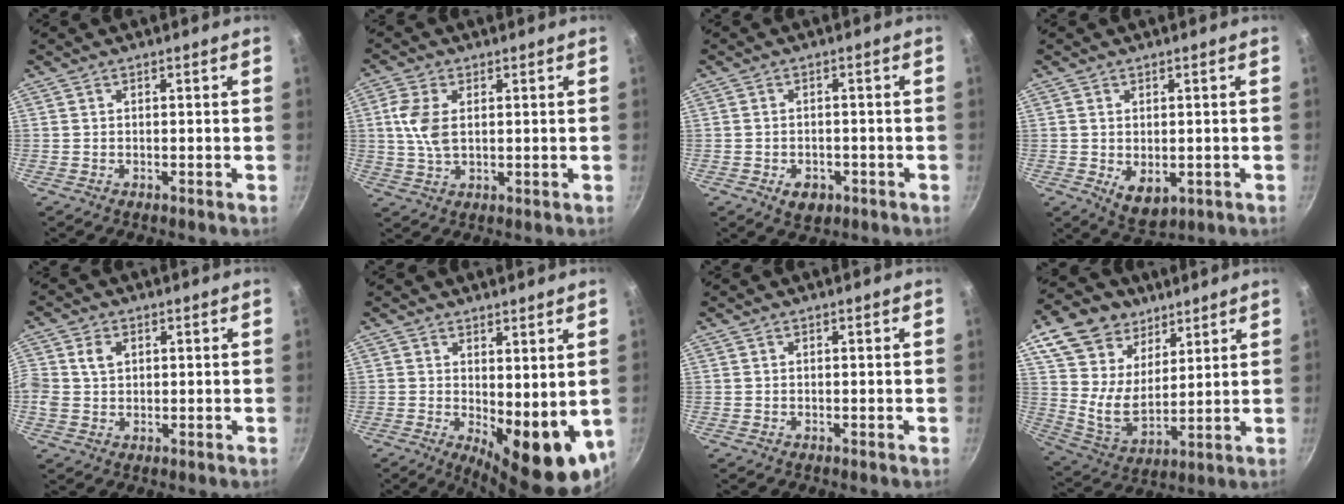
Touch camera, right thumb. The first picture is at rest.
{"total": 7.0, "force": [1.3, 4.0, 5.5], "torque": [-0.115, 0.004, 0.026]}
{"total": 4.4, "force": [-1.8, 3.1, 2.5], "torque": [-0.030, 0.011, -0.017]}
{"total": 5.8, "force": [-0.7, 3.8, 4.3], "torque": [-0.061, -0.015, 0.000]}
{"total": 4.7, "force": [1.0, 3.7, 2.7], "torque": [-0.046, 0.005, 0.014]}
{"total": 12.1, "force": [0.8, 5.2, 10.9], "torque": [-0.117, -0.025, 0.025]}
{"total": 0.0}
{"total": 16.7, "force": [9.3, 11.3, 8.0], "torque": [-0.136, -0.034, 0.172]}